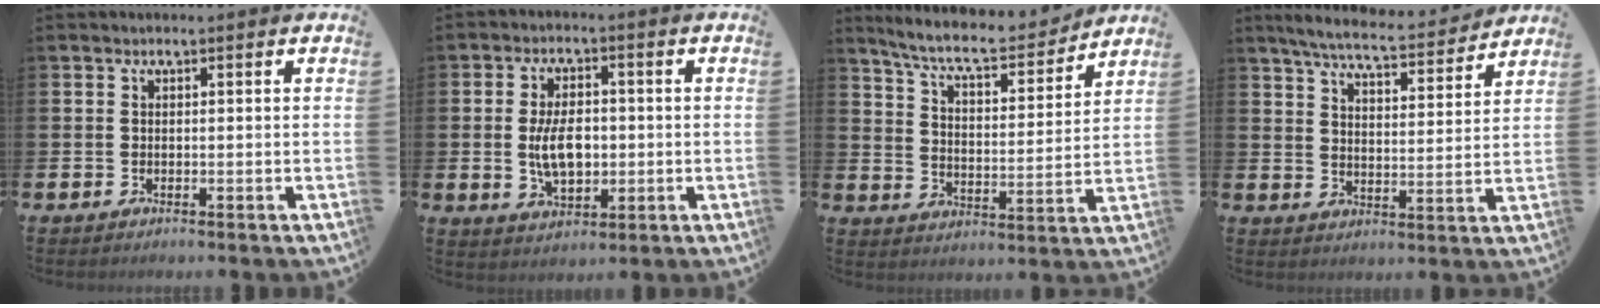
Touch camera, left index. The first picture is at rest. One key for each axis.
{"total": 6.3, "fx": -0.3, "fy": 3.5, "fz": 5.2, "tx": -0.092, "ty": 0.002, "tz": -0.008}
{"total": 8.0, "fx": 7.4, "fy": 1.3, "fz": 2.8, "tx": -0.079, "ty": -0.052, "tz": 0.125}
{"total": 6.8, "fx": 6.4, "fy": 0.7, "fz": 2.2, "tx": -0.060, "ty": -0.042, "tz": 0.108}